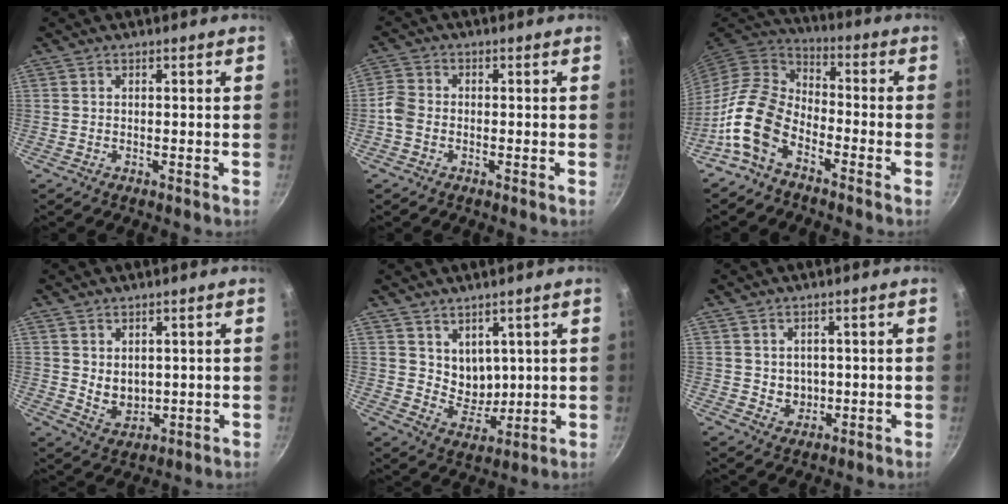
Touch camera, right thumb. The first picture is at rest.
{"total": 3.5, "force": [-1.2, 2.7, 1.9], "torque": [-0.042, 0.014, -0.033]}
{"total": 12.2, "force": [-6.4, 7.3, 7.4], "torque": [-0.128, 0.059, -0.147]}
{"total": 5.3, "force": [1.5, 3.8, 3.3], "torque": [-0.041, -0.019, 0.038]}
{"total": 6.4, "force": [3.2, 4.8, 2.8], "torque": [-0.019, -0.024, 0.069]}
{"total": 3.6, "force": [0.5, 3.2, 1.7], "torque": [-0.013, -0.008, 0.015]}